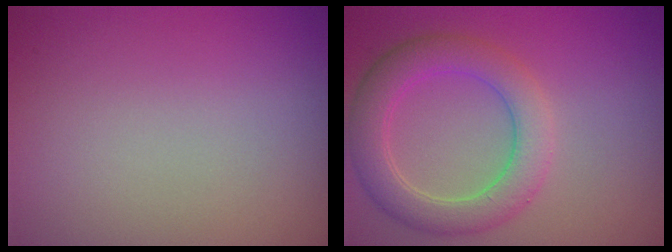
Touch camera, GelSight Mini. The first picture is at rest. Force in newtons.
{"total": 5.0, "press": 5.0, "slide": 0.4}